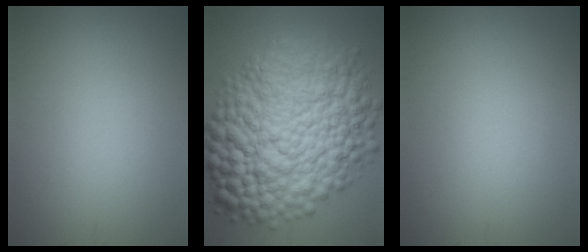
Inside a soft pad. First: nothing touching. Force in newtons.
{"total": 16.5, "press": 16.5, "slide": 0.1}
{"total": 0.0}